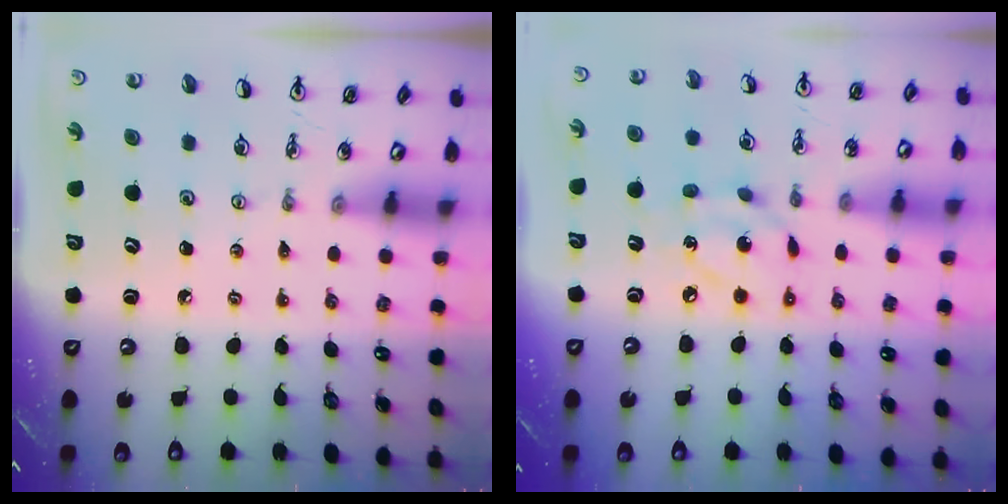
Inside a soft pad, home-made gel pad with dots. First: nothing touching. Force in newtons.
{"total": 10.1, "press": 10.1, "slide": 0.6}